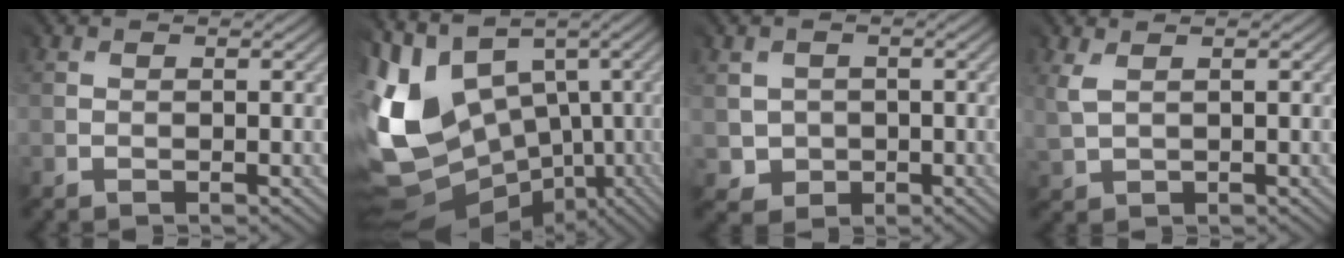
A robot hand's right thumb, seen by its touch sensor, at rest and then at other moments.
{"total": 14.5, "force": [0.1, 11.1, 9.3], "torque": [-0.248, -0.012, 0.014]}
{"total": 2.0, "force": [0.1, 1.8, -1.0], "torque": [0.005, -0.007, 0.000]}
{"total": 2.2, "force": [1.7, 1.1, 1.0], "torque": [-0.041, 0.007, 0.038]}